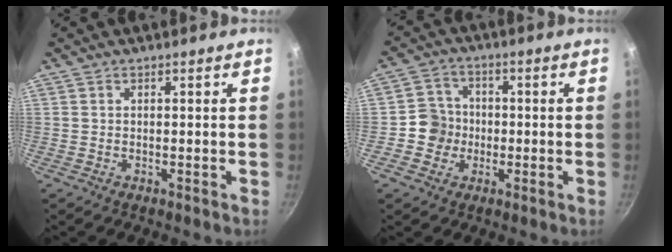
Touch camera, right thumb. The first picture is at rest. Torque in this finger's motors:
{"motor_torque": [0.31, 0.77, 0.18, -0.60, -0.01]}